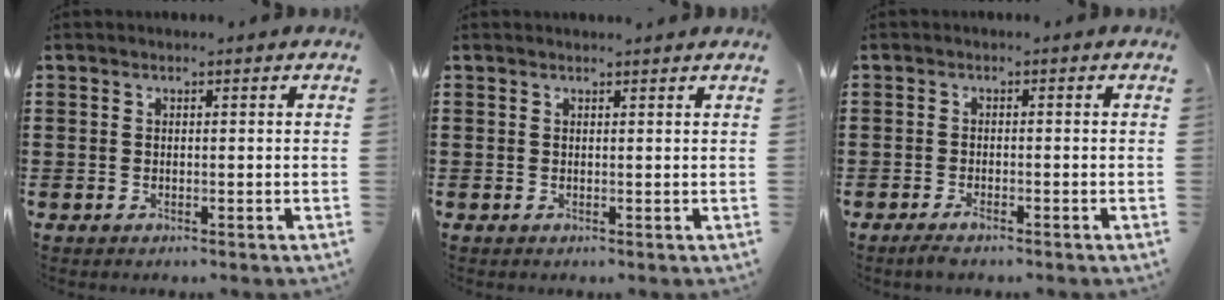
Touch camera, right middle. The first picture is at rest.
{"total": 0.8, "force": [0.8, -0.1, 0.1], "torque": [-0.003, -0.003, 0.015]}
{"total": 1.4, "force": [-1.0, 0.3, 1.0], "torque": [-0.026, -0.007, -0.020]}